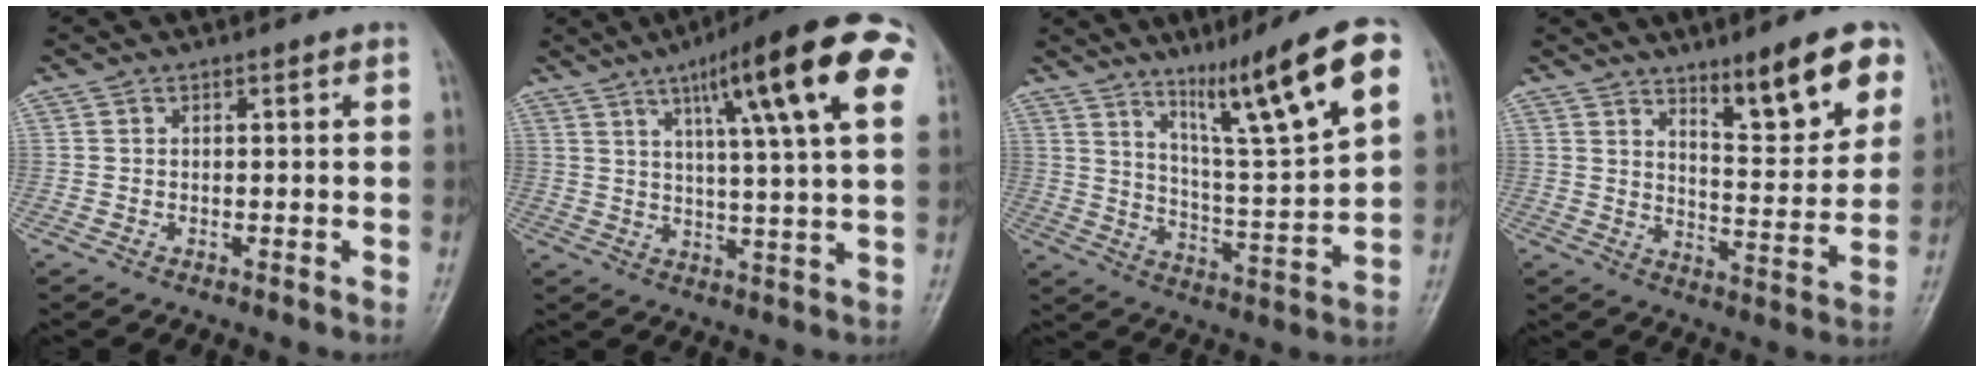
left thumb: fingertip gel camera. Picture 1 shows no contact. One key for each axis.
{"total": 20.0, "fx": 8.3, "fy": 3.1, "fz": 17.9, "tx": -0.243, "ty": 0.002, "tz": 0.114}
{"total": 17.9, "fx": 9.4, "fy": 1.9, "fz": 15.1, "tx": -0.226, "ty": -0.039, "tz": 0.159}
{"total": 12.8, "fx": 7.8, "fy": 3.3, "fz": 9.6, "tx": -0.111, "ty": -0.048, "tz": 0.119}